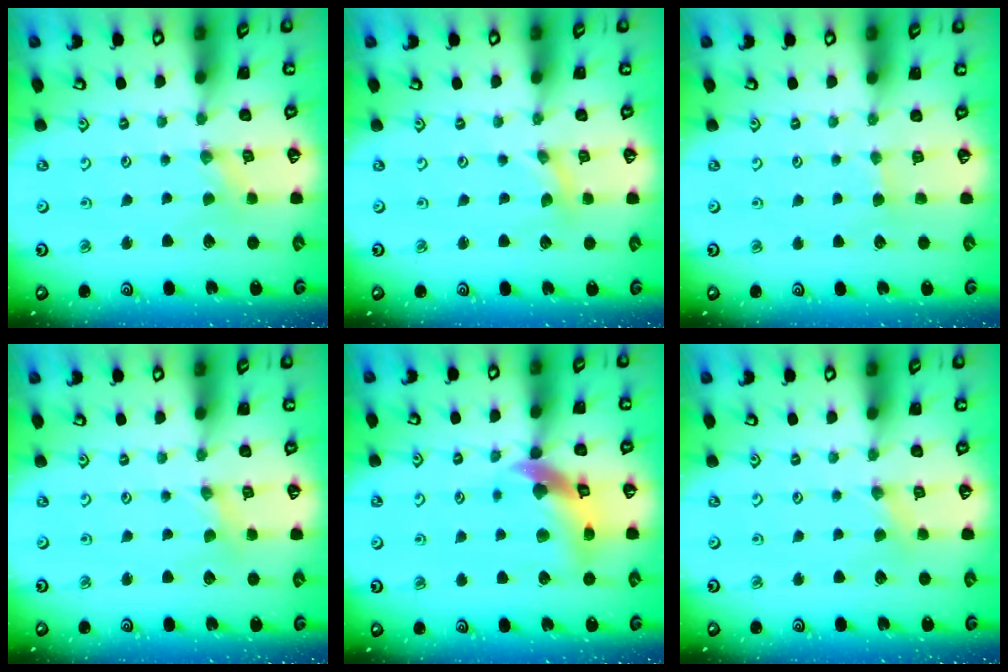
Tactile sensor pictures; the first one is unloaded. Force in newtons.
{"total": 0.0}
{"total": 2.7, "press": 2.6, "slide": 0.4}
{"total": 0.8, "press": 0.8, "slide": 0.2}
{"total": 12.2, "press": 12.1, "slide": 1.9}
{"total": 2.0, "press": 2.0, "slide": 0.4}